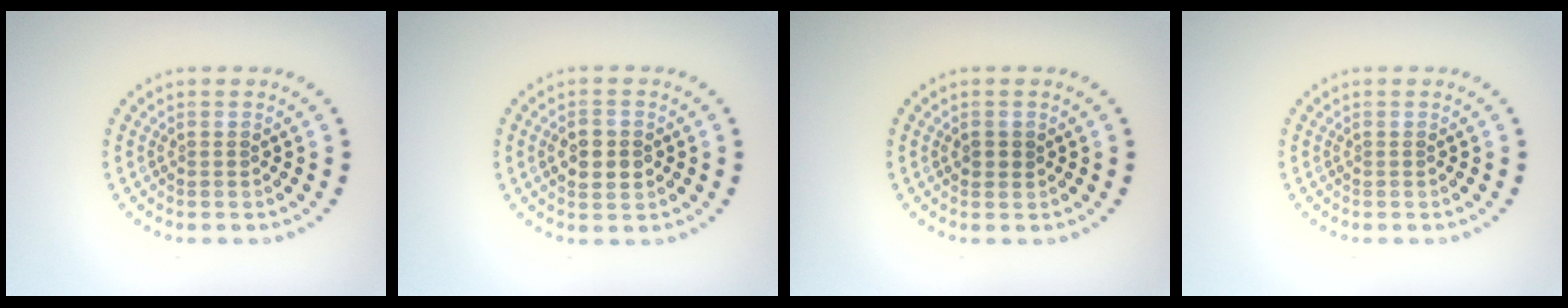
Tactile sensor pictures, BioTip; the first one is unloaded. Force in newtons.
{"total": 2.7, "press": 2.7, "slide": 0.2}
{"total": 1.2, "press": 1.1, "slide": 0.4}
{"total": 0.0}